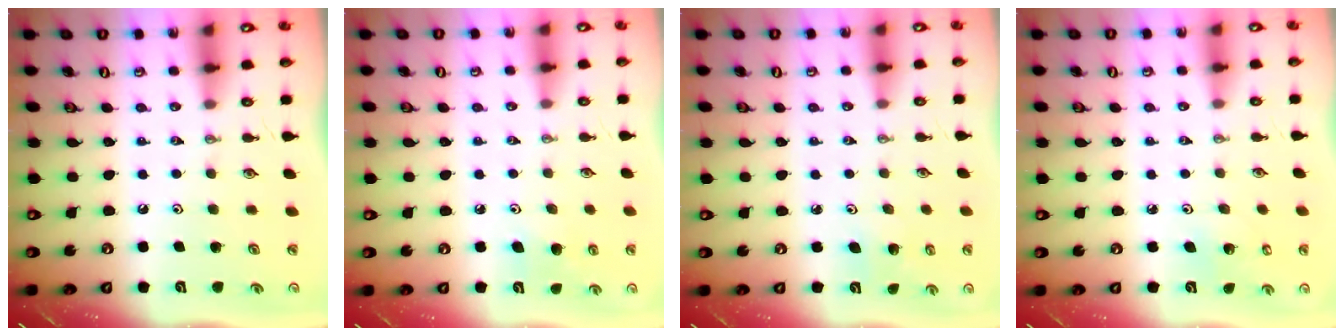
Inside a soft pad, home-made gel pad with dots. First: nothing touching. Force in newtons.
{"total": 6.8, "press": 6.6, "slide": 1.8}
{"total": 3.8, "press": 3.8, "slide": 0.3}
{"total": 3.8, "press": 3.8, "slide": 0.3}